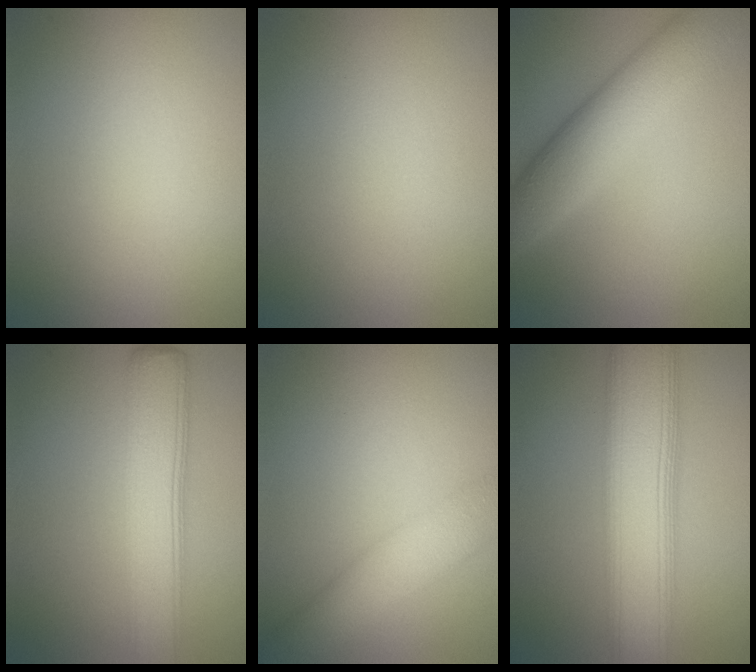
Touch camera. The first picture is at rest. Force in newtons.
{"total": 0.0}
{"total": 7.0, "press": 7.0, "slide": 0.0}
{"total": 5.9, "press": 5.9, "slide": 0.4}
{"total": 5.2, "press": 5.2, "slide": 0.3}
{"total": 9.9, "press": 9.9, "slide": 0.4}